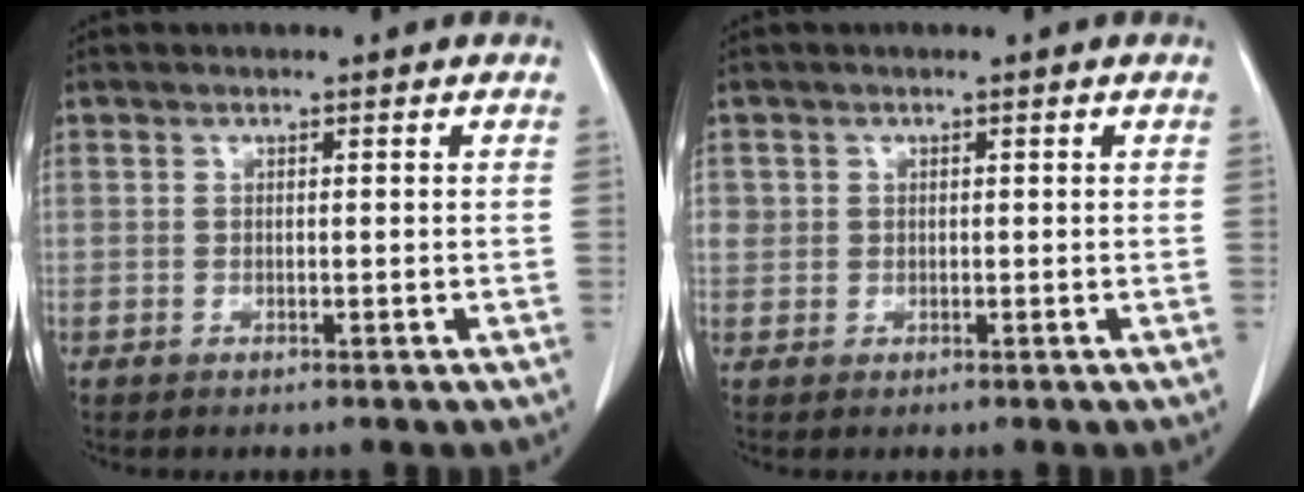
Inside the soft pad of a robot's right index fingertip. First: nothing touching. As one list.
[{"total": 1.8, "force": [0.6, 1.7, 0.3], "torque": [0.009, 0.006, 0.007]}]